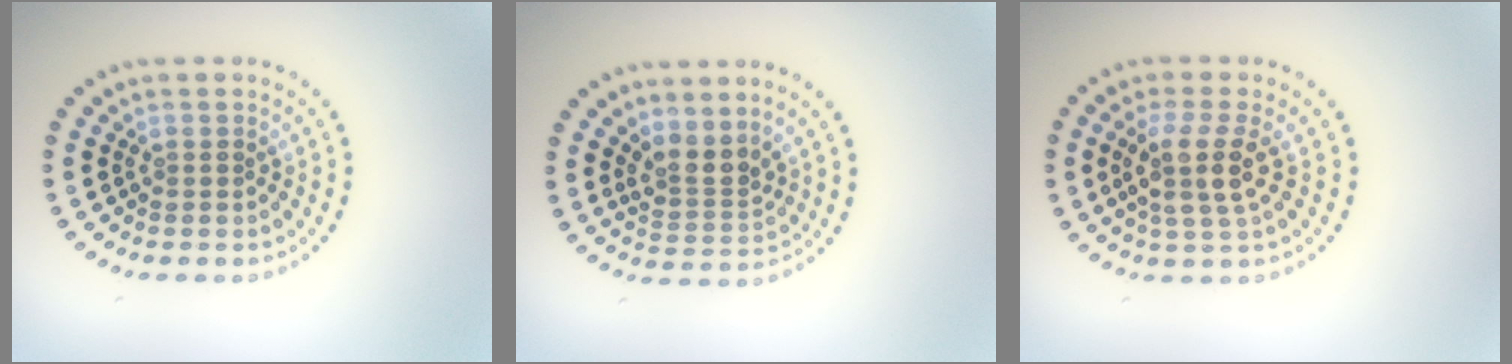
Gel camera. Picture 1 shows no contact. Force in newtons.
{"total": 2.7, "press": 1.9, "slide": 1.9}
{"total": 3.4, "press": 2.8, "slide": 1.8}